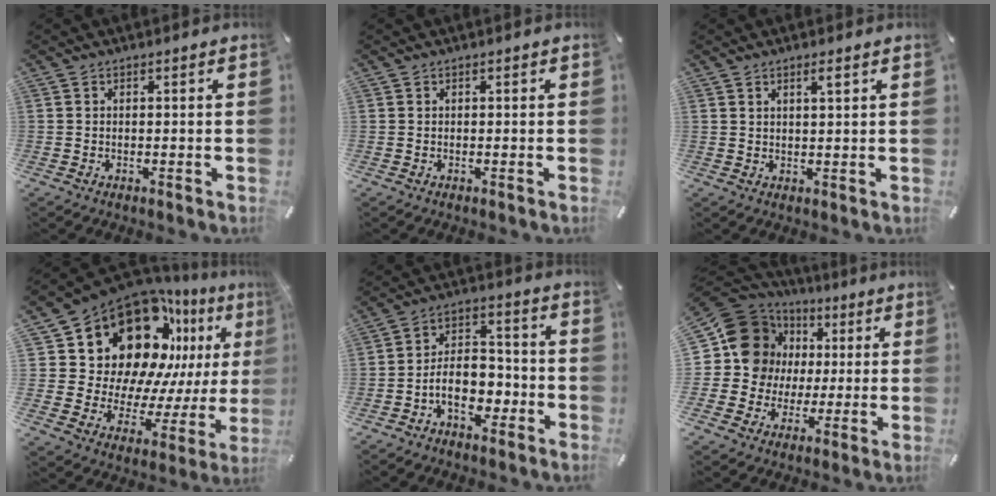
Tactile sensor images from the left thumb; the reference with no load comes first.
{"total": 0.0}
{"total": 2.1, "force": [1.4, 0.1, 1.5], "torque": [-0.030, -0.001, 0.025]}
{"total": 21.6, "force": [12.1, 13.9, 11.3], "torque": [-0.184, -0.114, 0.229]}
{"total": 10.5, "force": [-4.2, 7.0, 6.6], "torque": [-0.123, 0.018, -0.077]}
{"total": 17.0, "force": [3.4, 15.5, 6.0], "torque": [-0.110, -0.027, 0.075]}